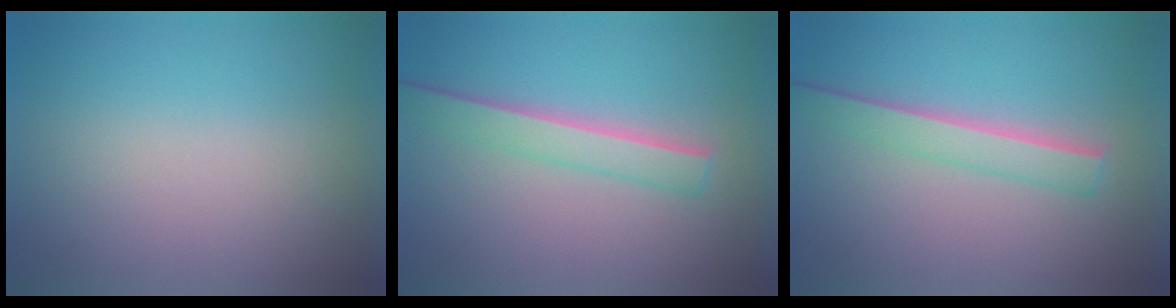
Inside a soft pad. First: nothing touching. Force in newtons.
{"total": 2.2}
{"total": 2.3}